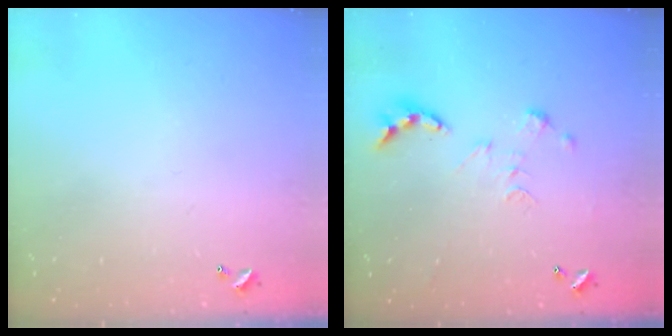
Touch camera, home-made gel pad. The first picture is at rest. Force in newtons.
{"total": 0.0}